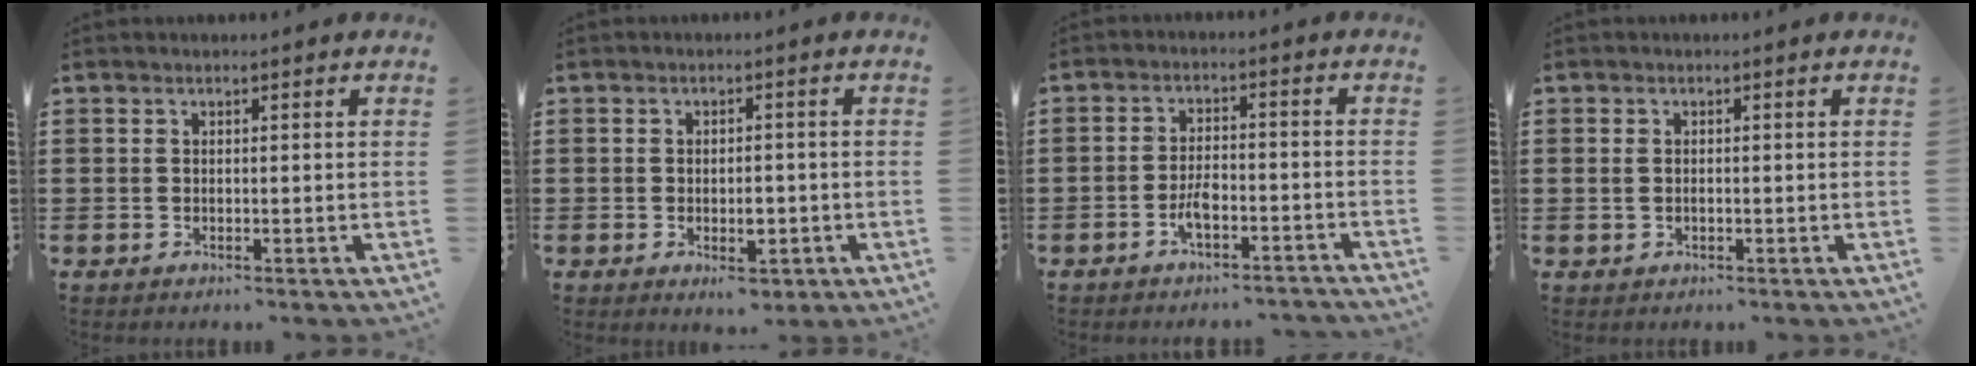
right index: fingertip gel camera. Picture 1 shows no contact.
{"total": 3.6, "force": [-1.2, 1.8, 2.9], "torque": [-0.047, 0.005, -0.020]}
{"total": 4.1, "force": [-2.8, 1.2, 2.7], "torque": [-0.062, 0.004, -0.056]}
{"total": 1.2, "force": [-0.1, 0.5, 1.0], "torque": [-0.021, 0.003, -0.003]}